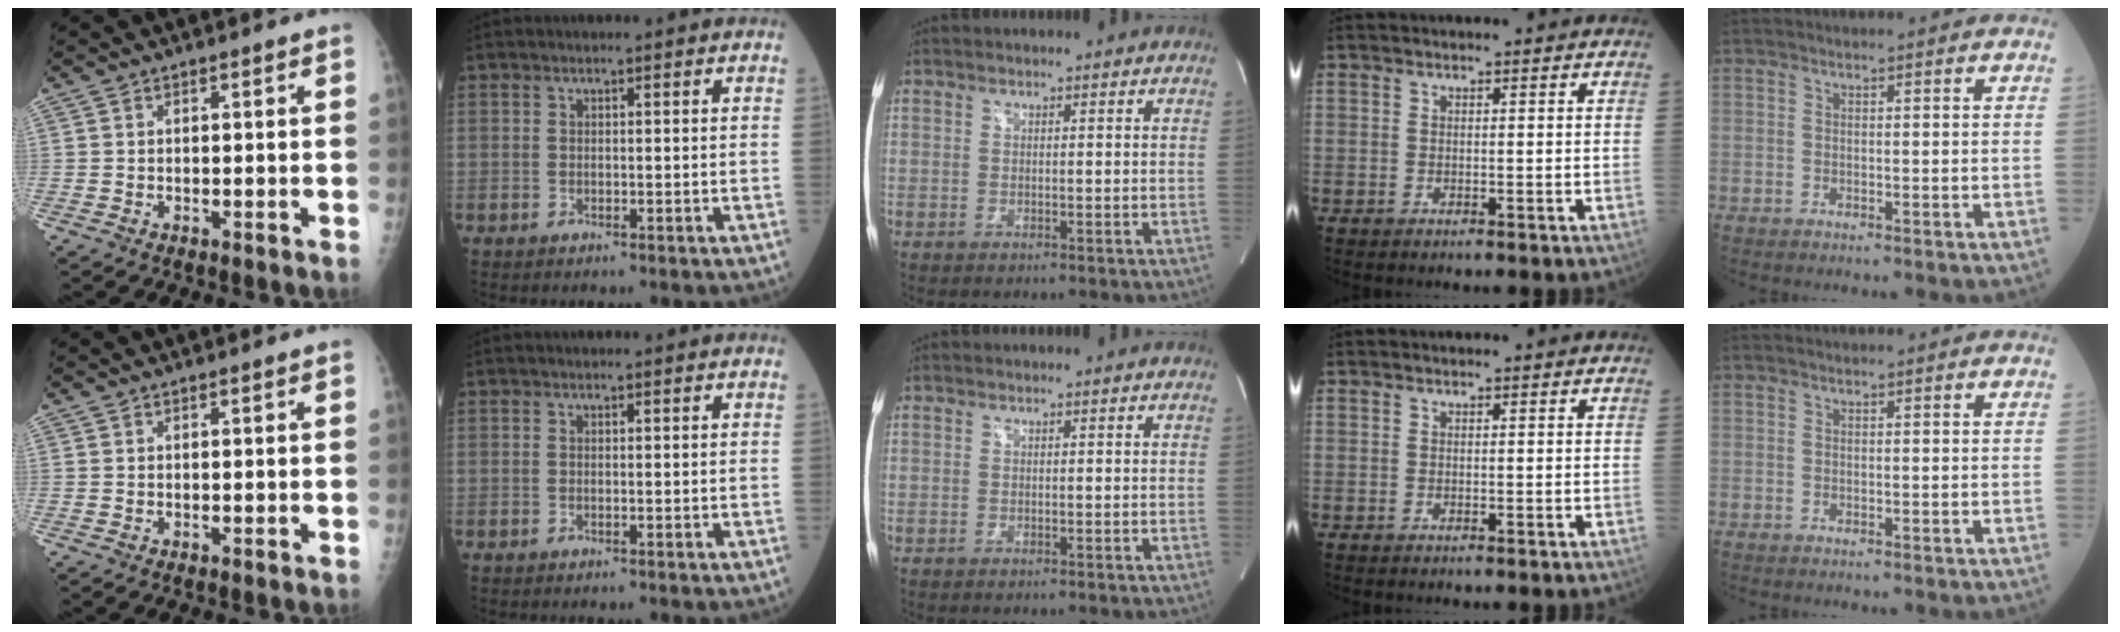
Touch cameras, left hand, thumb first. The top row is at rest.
{}